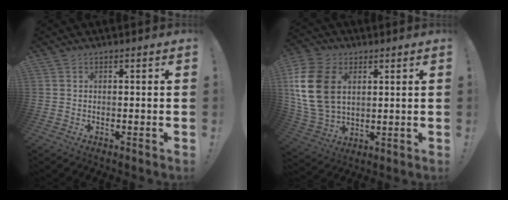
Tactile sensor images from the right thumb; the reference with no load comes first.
{"total": 17.9, "force": [4.4, 12.7, 11.7], "torque": [-0.249, -0.010, 0.083]}